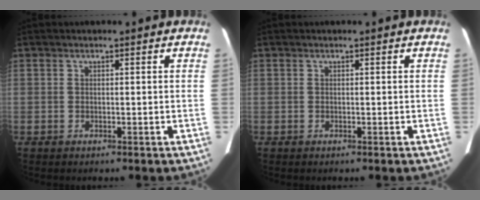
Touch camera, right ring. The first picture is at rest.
{"total": 0.0}